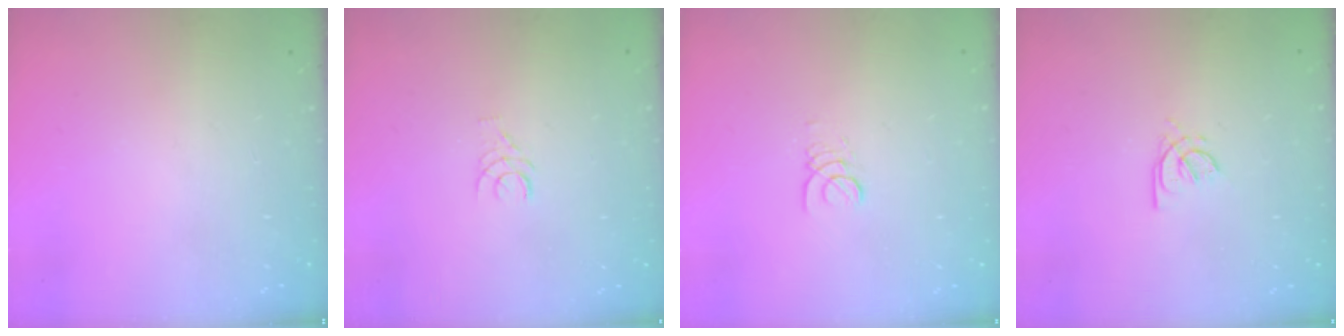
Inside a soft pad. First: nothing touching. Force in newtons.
{"total": 3.6, "press": 3.6, "slide": 0.4}
{"total": 1.4, "press": 1.4, "slide": 0.2}
{"total": 2.4, "press": 2.4, "slide": 0.6}